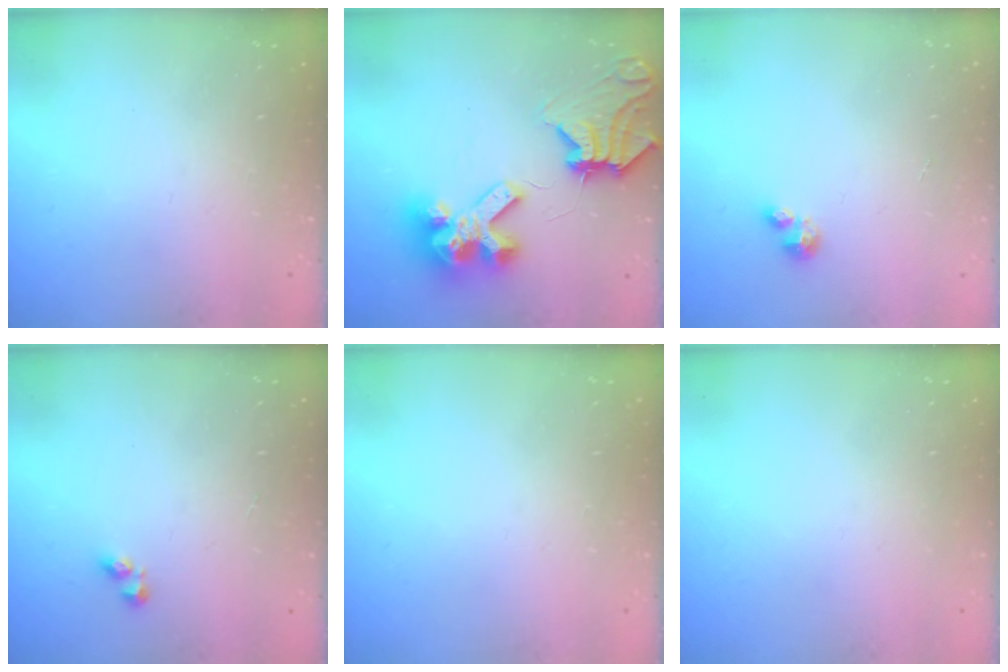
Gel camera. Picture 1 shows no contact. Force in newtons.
{"total": 15.2, "press": 15.1, "slide": 2.0}
{"total": 2.1, "press": 2.1, "slide": 0.2}
{"total": 2.4, "press": 2.3, "slide": 0.6}
{"total": 0.0}
{"total": 0.0}